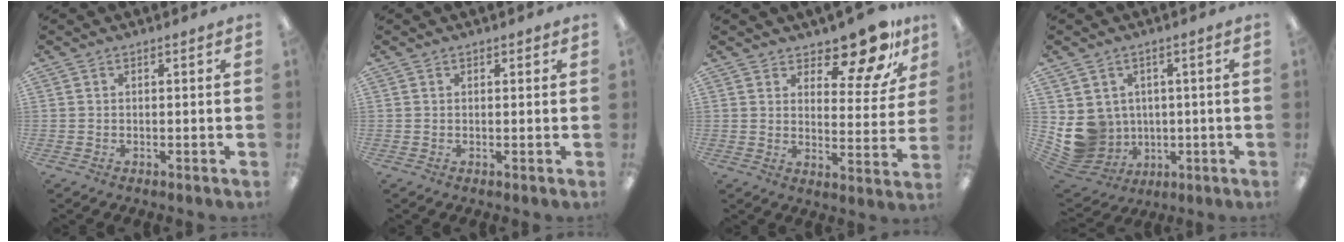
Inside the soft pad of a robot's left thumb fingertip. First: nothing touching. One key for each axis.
{"total": 0.6, "fx": 0.4, "fy": 0.4, "fz": 0.2, "tx": 0.004, "ty": -0.001, "tz": 0.005}
{"total": 13.7, "fx": 11.0, "fy": 5.1, "fz": 6.4, "tx": -0.085, "ty": -0.082, "tz": 0.190}
{"total": 8.7, "fx": 0.5, "fy": 8.4, "fz": 2.1, "tx": -0.074, "ty": -0.013, "tz": 0.021}